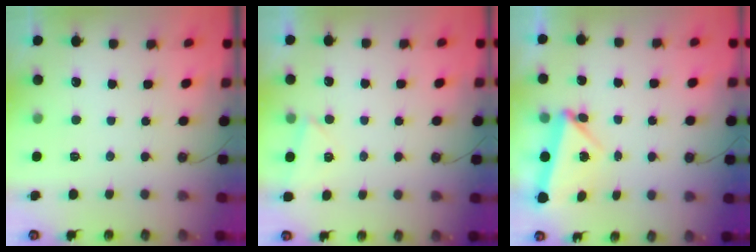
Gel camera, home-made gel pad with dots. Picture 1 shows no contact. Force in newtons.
{"total": 3.9, "press": 2.9, "slide": 2.6}
{"total": 6.4, "press": 6.3, "slide": 1.3}